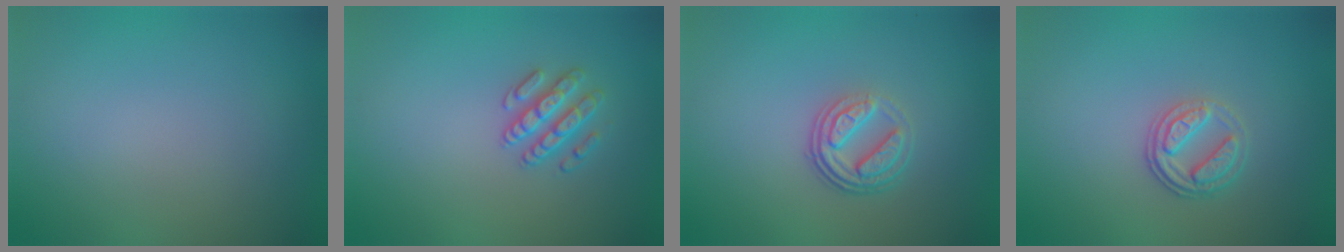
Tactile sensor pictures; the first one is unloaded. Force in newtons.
{"total": 2.5, "press": 2.4, "slide": 0.5}
{"total": 3.8, "press": 2.7, "slide": 2.7}
{"total": 2.8, "press": 2.4, "slide": 1.3}